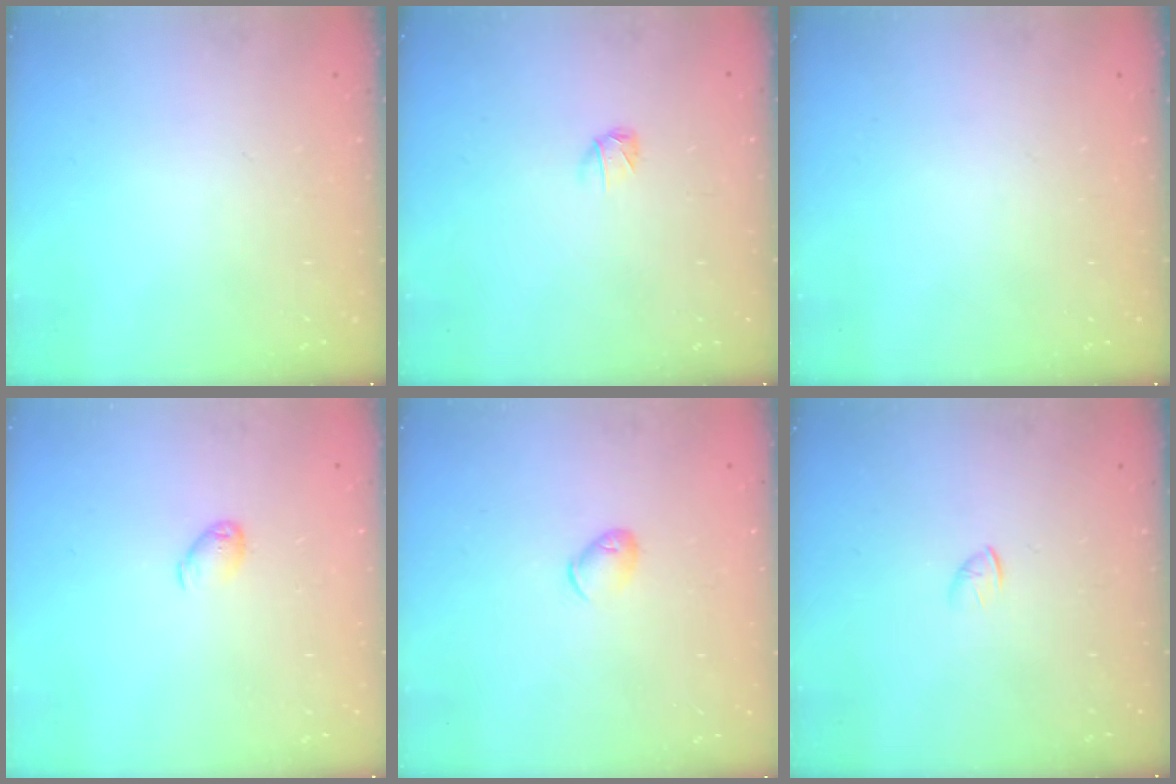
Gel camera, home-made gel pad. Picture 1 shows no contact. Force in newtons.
{"total": 2.6, "press": 2.5, "slide": 0.6}
{"total": 0.0}
{"total": 4.7, "press": 4.6, "slide": 0.8}
{"total": 5.6, "press": 5.5, "slide": 0.9}
{"total": 1.3, "press": 1.2, "slide": 0.4}